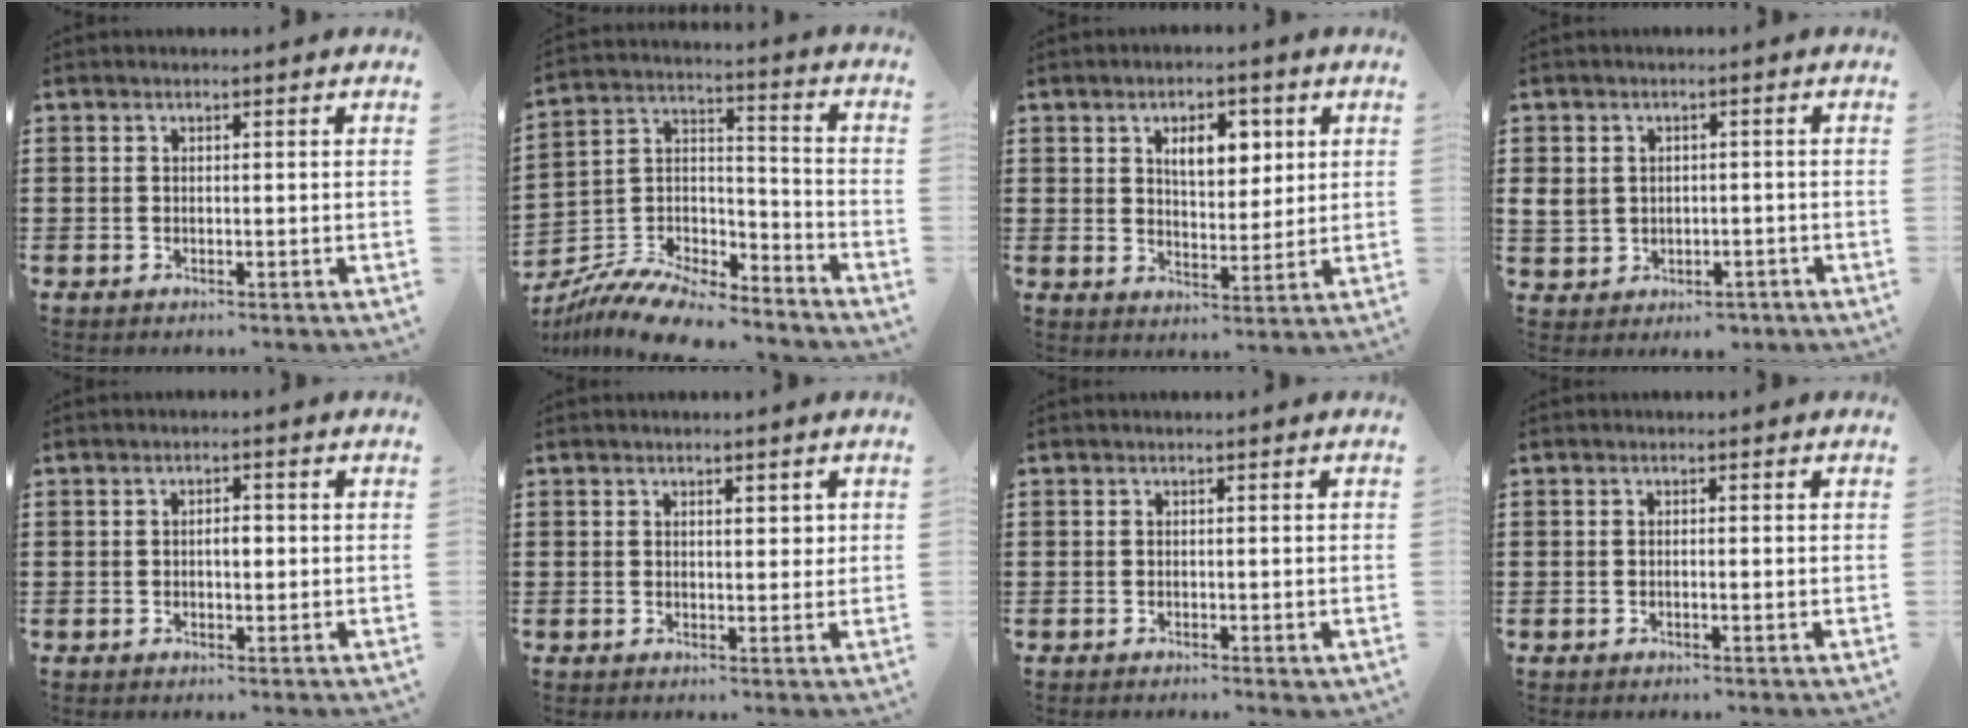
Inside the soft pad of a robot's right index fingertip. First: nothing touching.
{"total": 10.3, "force": [-9.6, 2.0, 3.4], "torque": [-0.073, 0.015, -0.191]}
{"total": 6.2, "force": [2.5, 3.3, 4.6], "torque": [-0.069, 0.001, 0.035]}
{"total": 3.1, "force": [-0.7, 2.8, 1.2], "torque": [-0.037, 0.003, -0.018]}
{"total": 2.1, "force": [-0.1, 0.9, 1.8], "torque": [-0.034, 0.005, -0.004]}
{"total": 1.9, "force": [0.8, 1.0, 1.4], "torque": [-0.012, 0.000, 0.009]}
{"total": 0.6, "force": [-0.3, 0.2, 0.4], "torque": [-0.010, -0.004, -0.005]}
{"total": 0.6, "force": [-0.2, 0.0, 0.6], "torque": [-0.010, -0.003, -0.003]}